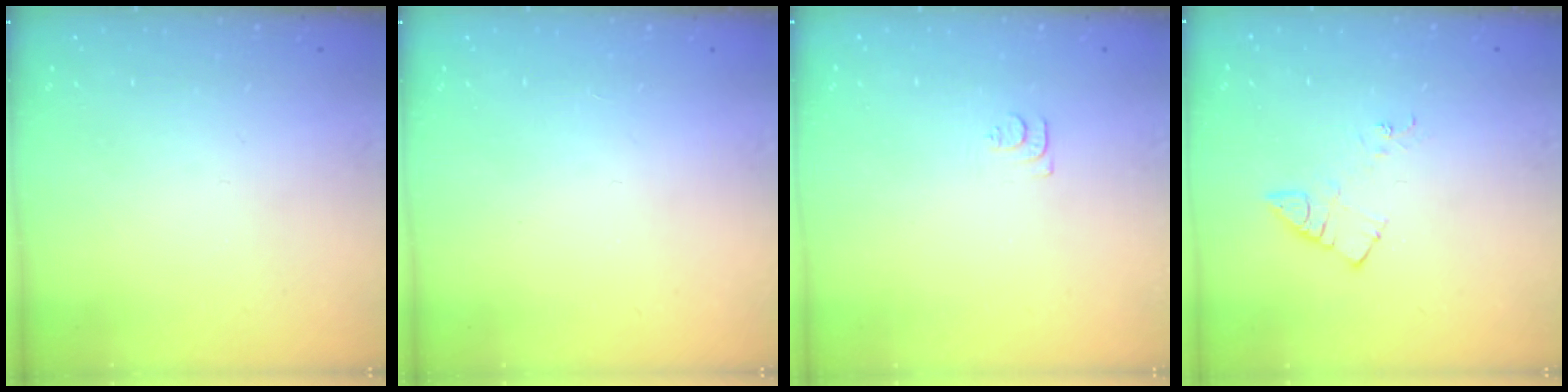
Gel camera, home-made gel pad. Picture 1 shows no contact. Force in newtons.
{"total": 2.8, "press": 2.8, "slide": 0.4}
{"total": 3.7, "press": 3.6, "slide": 0.5}
{"total": 5.2, "press": 5.2, "slide": 0.7}